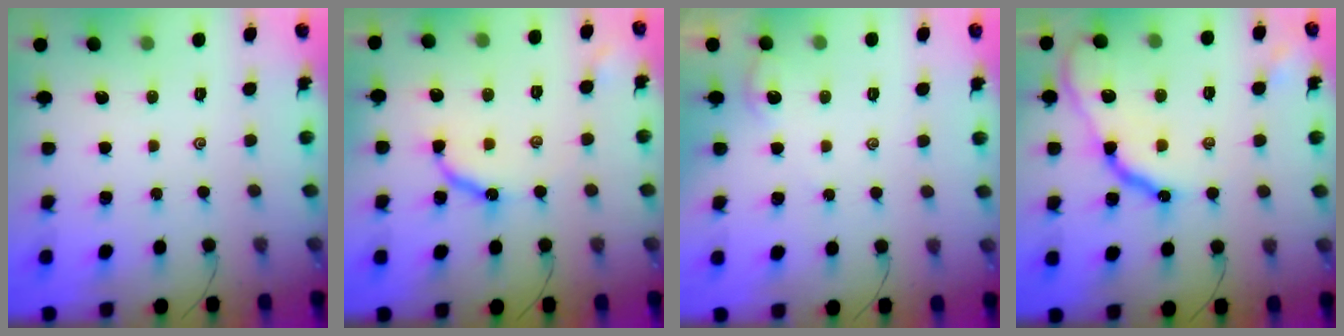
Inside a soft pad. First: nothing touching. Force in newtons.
{"total": 9.4, "press": 9.4, "slide": 0.8}
{"total": 1.0, "press": 1.0, "slide": 0.2}
{"total": 13.0, "press": 13.0, "slide": 1.1}